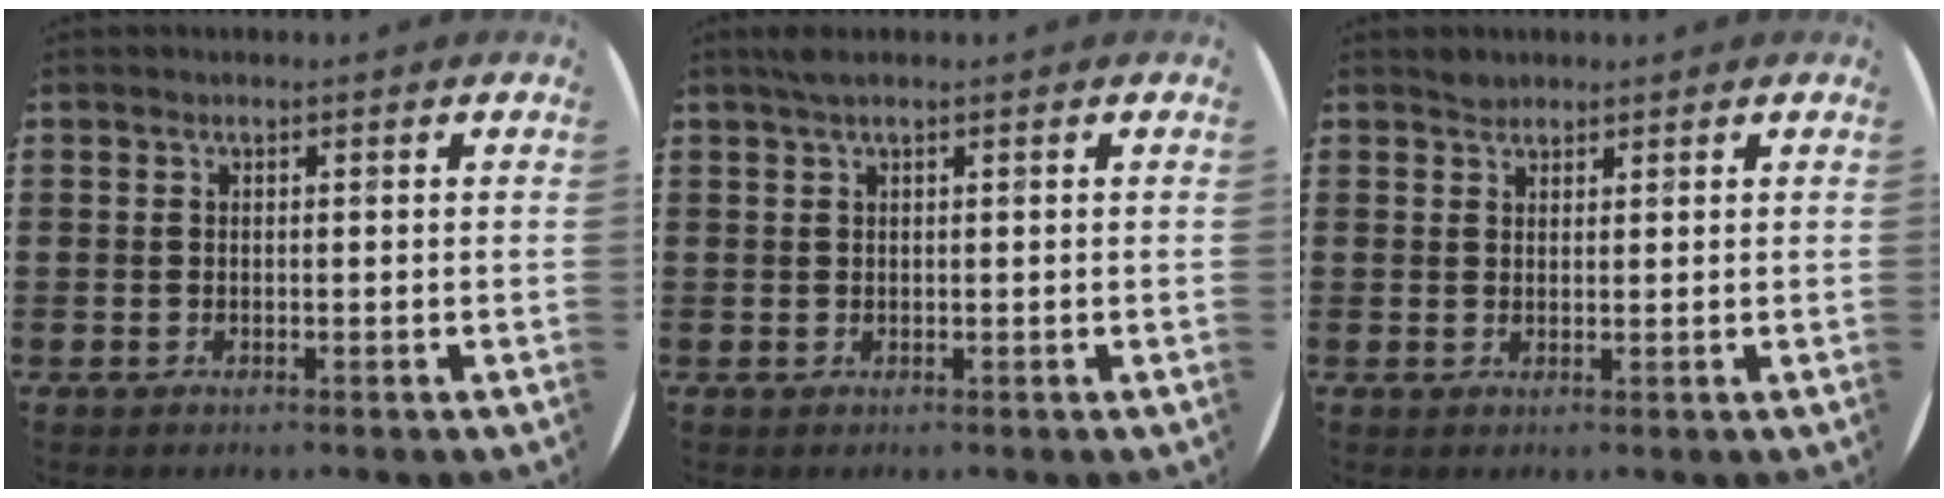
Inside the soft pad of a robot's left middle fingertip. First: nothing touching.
{"total": 0.9, "force": [0.6, 0.0, 0.7], "torque": [-0.014, 0.003, 0.011]}
{"total": 1.3, "force": [1.2, 0.4, -0.2], "torque": [0.002, 0.001, 0.024]}